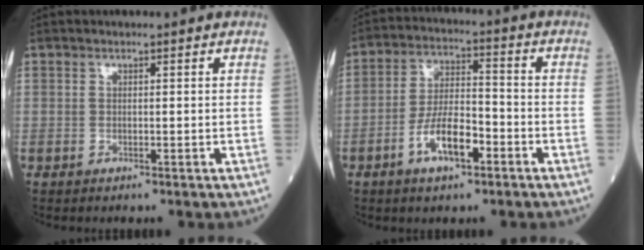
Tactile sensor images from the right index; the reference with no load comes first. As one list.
[{"total": 8.4, "force": [-3.9, 2.8, 6.9], "torque": [-0.133, 0.008, -0.072]}]